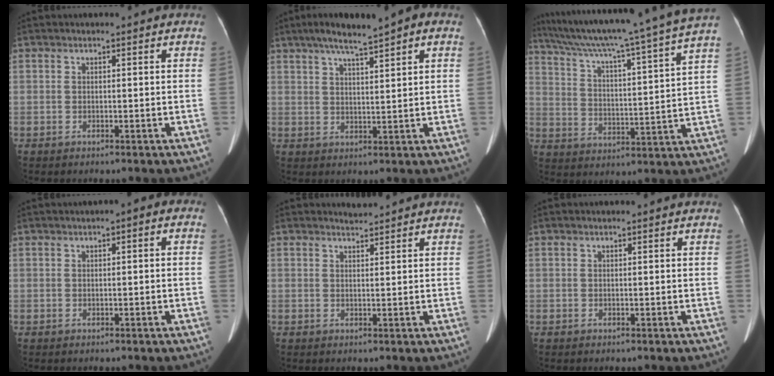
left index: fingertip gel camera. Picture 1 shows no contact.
{"total": 8.5, "force": [5.4, 0.8, 6.5], "torque": [-0.103, 0.031, 0.086]}
{"total": 24.4, "force": [20.5, -2.0, 12.9], "torque": [-0.215, -0.028, 0.291]}
{"total": 1.4, "force": [0.0, 0.6, 1.2], "torque": [-0.011, 0.013, -0.005]}
{"total": 1.1, "force": [1.0, -0.2, -0.3], "torque": [-0.003, -0.002, 0.021]}
{"total": 0.0}